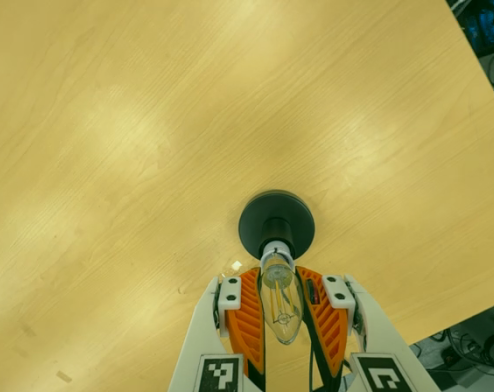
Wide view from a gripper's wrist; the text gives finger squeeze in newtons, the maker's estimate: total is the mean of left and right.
{"total": 16.4, "left": 14.9, "right": 17.8}